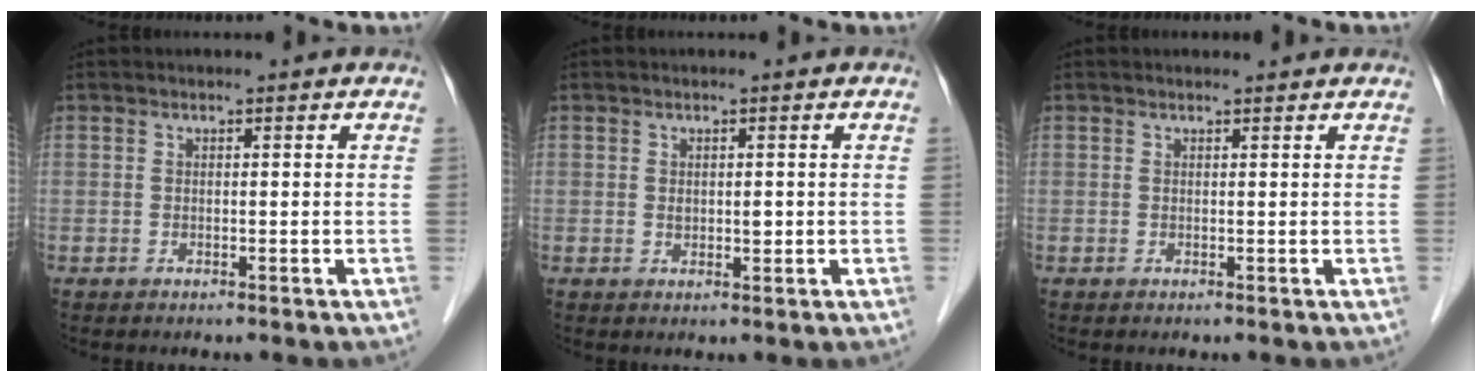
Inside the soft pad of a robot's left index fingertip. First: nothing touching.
{"total": 1.4, "force": [0.2, 0.8, 1.1], "torque": [-0.016, -0.001, 0.004]}
{"total": 2.3, "force": [2.2, 0.3, 0.6], "torque": [-0.012, 0.016, 0.027]}